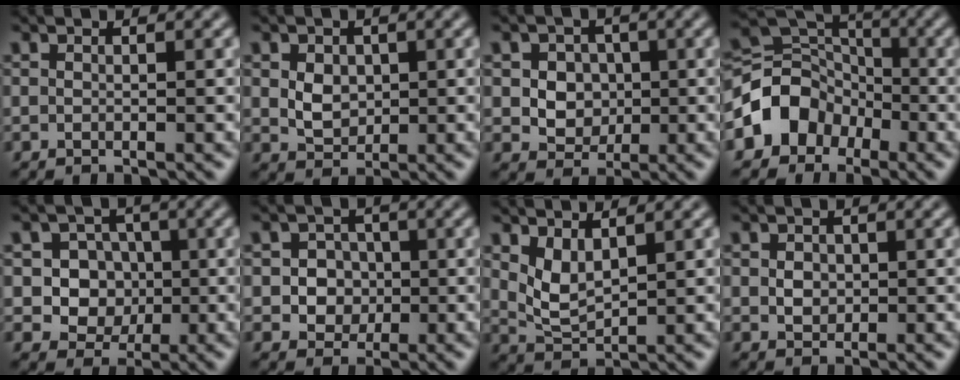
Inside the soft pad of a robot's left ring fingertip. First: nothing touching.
{"total": 2.6, "force": [0.4, 2.1, 1.6], "torque": [-0.029, -0.001, 0.007]}
{"total": 4.3, "force": [0.6, 3.6, 2.2], "torque": [-0.028, 0.004, 0.004]}
{"total": 6.1, "force": [-2.8, 4.9, 2.2], "torque": [-0.016, 0.011, -0.064]}
{"total": 5.8, "force": [-0.2, 5.3, 2.2], "torque": [-0.017, 0.021, -0.025]}
{"total": 3.4, "force": [-0.3, 3.1, 1.4], "torque": [-0.004, 0.003, -0.023]}
{"total": 2.7, "force": [1.4, 1.3, 1.9], "torque": [-0.046, -0.010, 0.036]}
{"total": 1.7, "force": [0.2, 1.4, 0.9], "torque": [-0.016, -0.002, 0.003]}